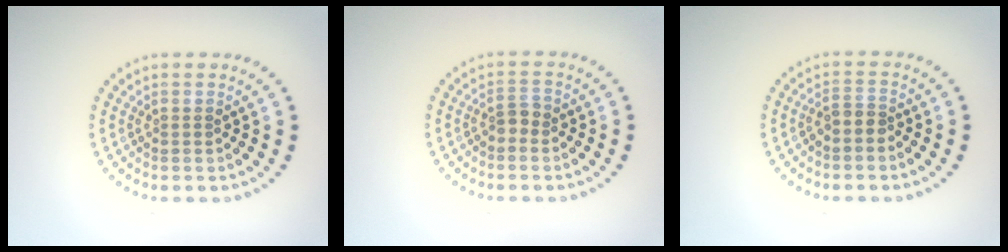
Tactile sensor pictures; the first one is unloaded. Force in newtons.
{"total": 1.2, "press": 1.1, "slide": 0.5}
{"total": 1.8, "press": 1.4, "slide": 1.2}